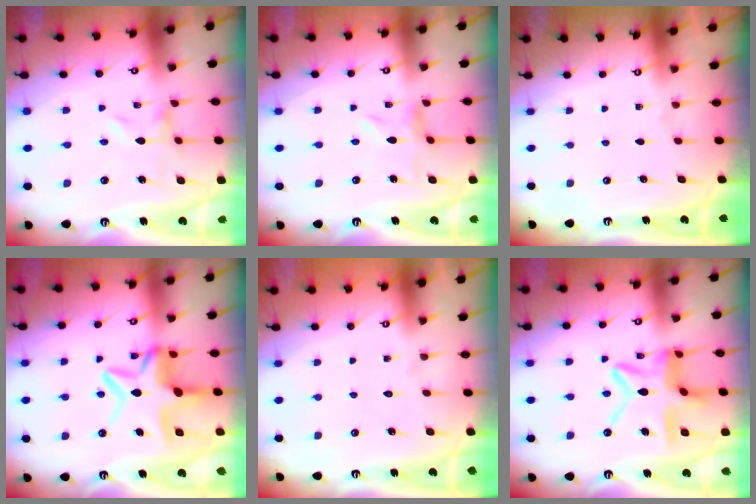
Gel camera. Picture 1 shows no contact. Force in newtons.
{"total": 1.9, "press": 1.9, "slide": 0.4}
{"total": 0.0}
{"total": 12.1, "press": 12.1, "slide": 1.1}
{"total": 1.6, "press": 1.6, "slide": 0.2}
{"total": 14.4, "press": 14.4, "slide": 1.3}